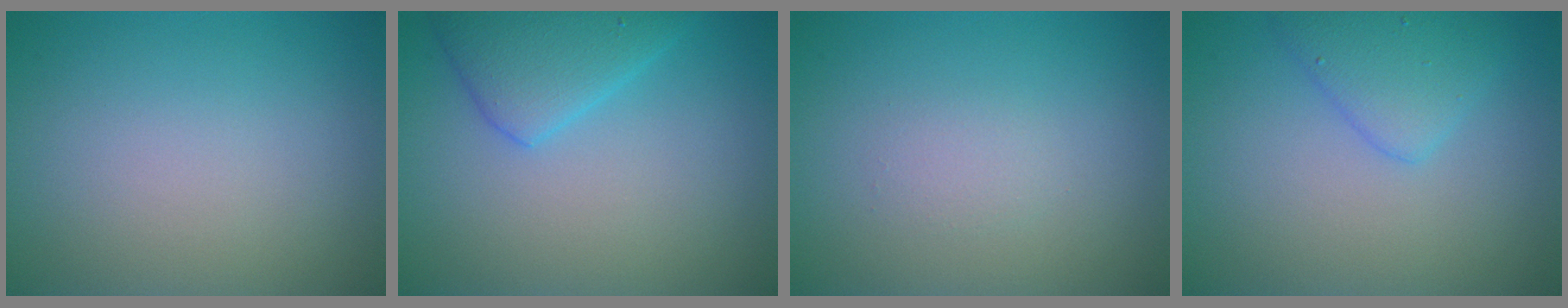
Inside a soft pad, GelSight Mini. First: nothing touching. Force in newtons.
{"total": 4.0, "press": 4.0, "slide": 0.1}
{"total": 1.0, "press": 1.0, "slide": 0.0}
{"total": 2.8, "press": 2.8, "slide": 0.1}